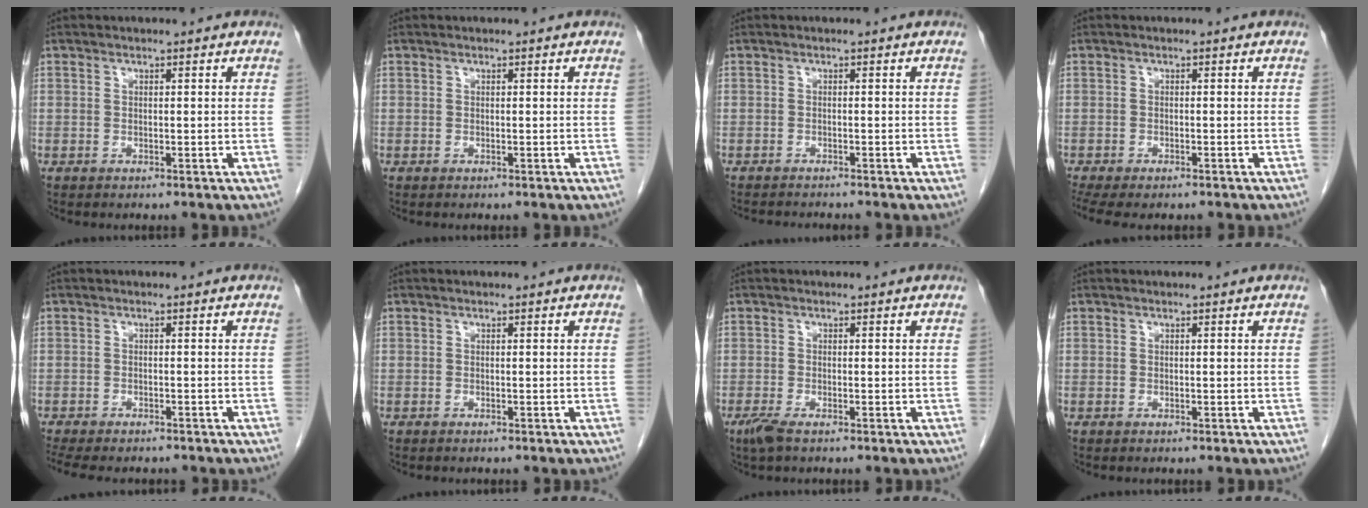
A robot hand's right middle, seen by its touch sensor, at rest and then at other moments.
{"total": 0.0}
{"total": 3.7, "force": [-3.6, 0.0, 1.1], "torque": [-0.009, -0.010, -0.053]}
{"total": 7.6, "force": [-5.8, 2.8, 3.9], "torque": [-0.076, -0.002, -0.086]}
{"total": 10.3, "force": [-8.9, 3.1, 4.3], "torque": [-0.084, -0.008, -0.119]}
{"total": 0.0}
{"total": 2.1, "force": [-1.4, 0.4, 1.5], "torque": [-0.038, -0.007, -0.029]}
{"total": 0.0}